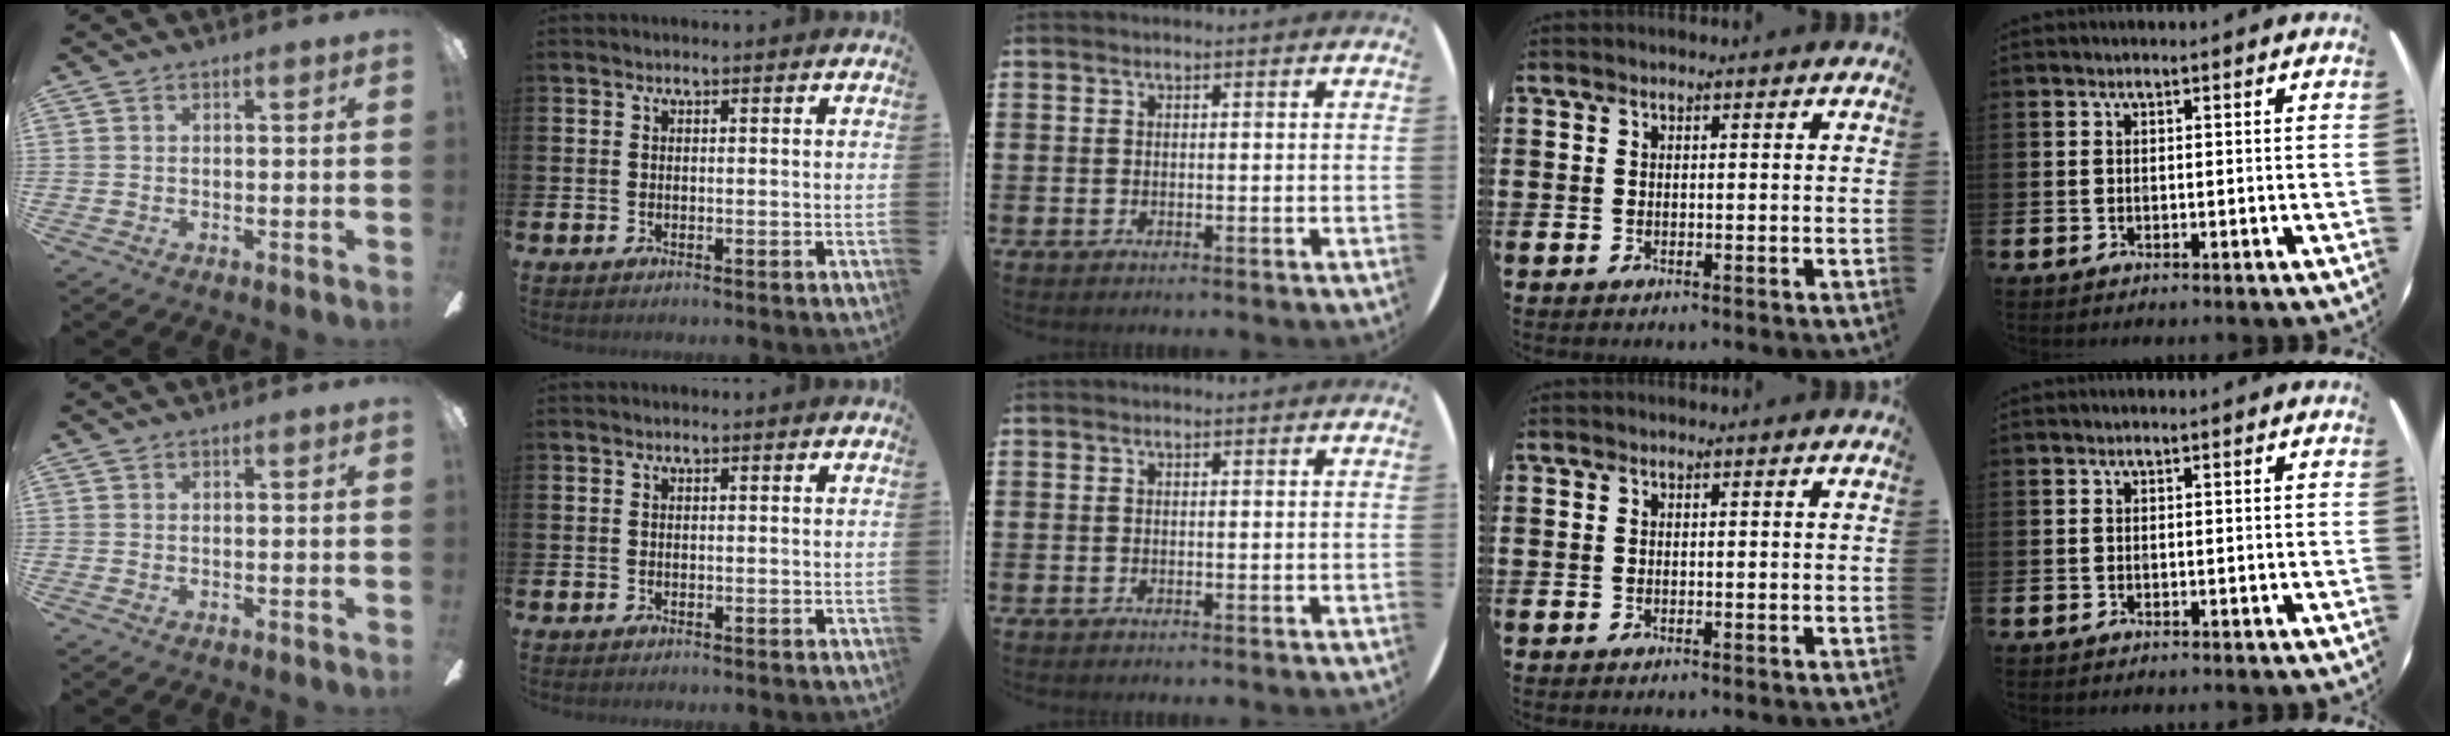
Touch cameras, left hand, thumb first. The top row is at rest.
{}